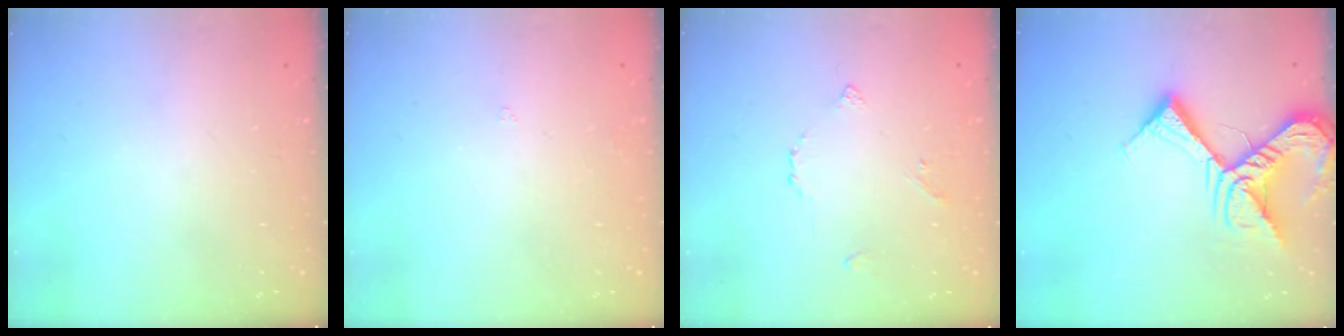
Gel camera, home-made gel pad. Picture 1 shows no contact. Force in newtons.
{"total": 2.3, "press": 2.3, "slide": 0.5}
{"total": 3.8, "press": 3.7, "slide": 0.7}
{"total": 14.9, "press": 14.7, "slide": 1.9}